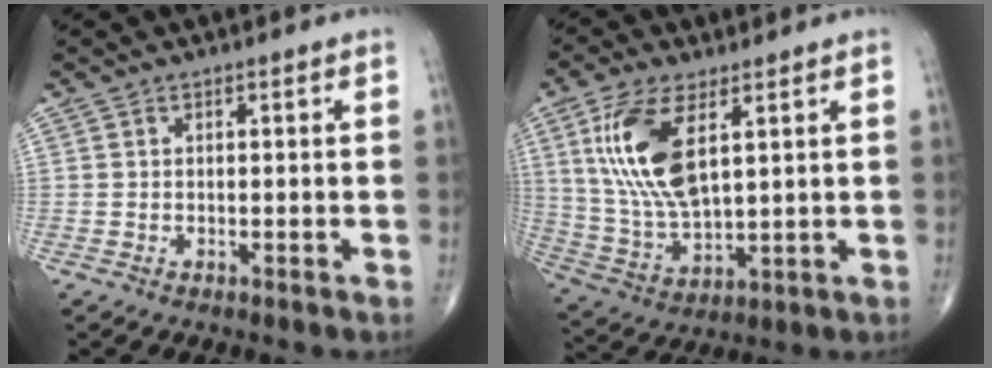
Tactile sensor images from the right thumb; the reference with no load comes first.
{"total": 15.0, "force": [5.1, 6.6, 12.4], "torque": [-0.257, -0.019, 0.109]}